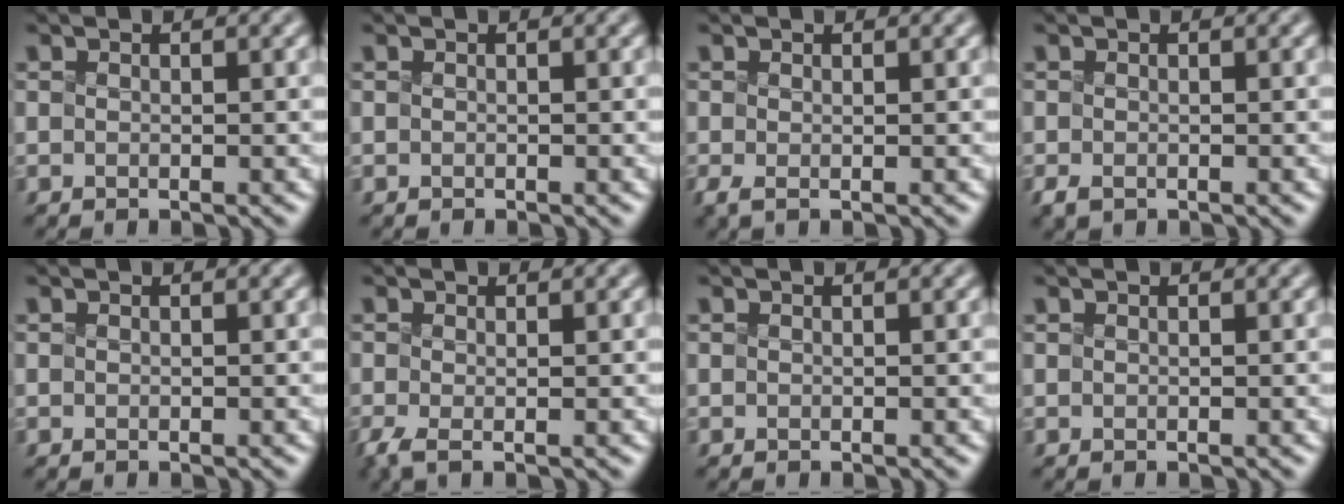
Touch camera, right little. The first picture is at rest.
{"total": 0.0}
{"total": 1.0, "force": [-0.3, 0.3, 0.9], "torque": [-0.021, -0.006, -0.006]}
{"total": 1.3, "force": [-0.8, 0.7, 0.7], "torque": [-0.017, -0.005, -0.015]}
{"total": 0.0}
{"total": 1.9, "force": [-0.8, 0.5, 1.6], "torque": [-0.043, -0.009, -0.020]}
{"total": 0.0}
{"total": 0.0}